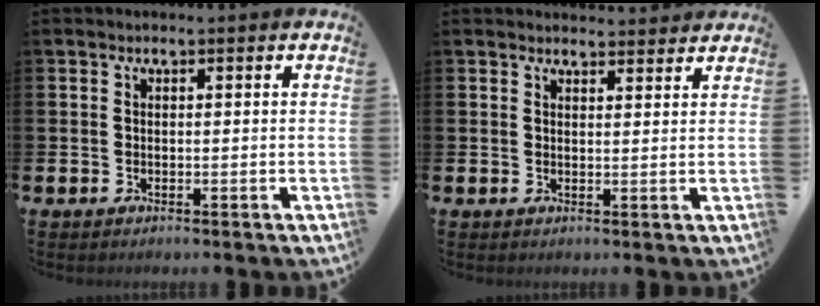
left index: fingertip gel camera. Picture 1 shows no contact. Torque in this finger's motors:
{"motor_torque": [-0.18, -0.40, -0.31, -0.06]}